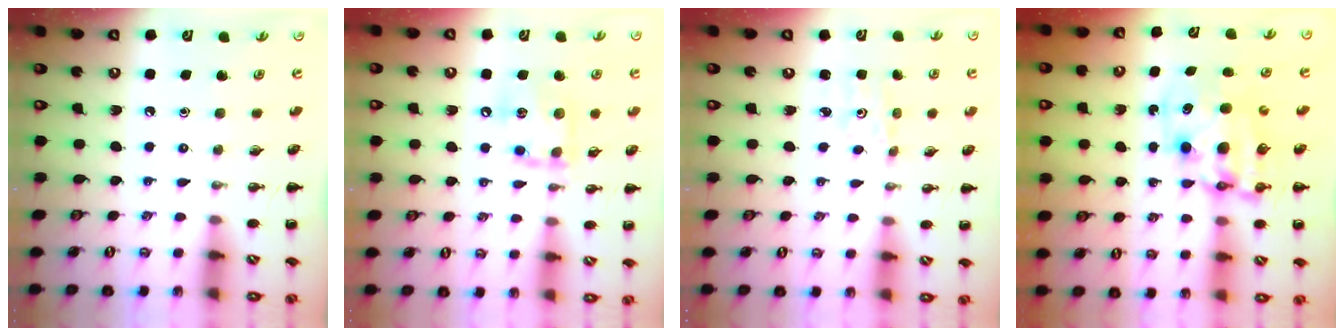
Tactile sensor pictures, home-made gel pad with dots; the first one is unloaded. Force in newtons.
{"total": 11.8, "press": 11.7, "slide": 1.3}
{"total": 1.2, "press": 1.1, "slide": 0.4}
{"total": 9.8, "press": 9.3, "slide": 3.1}